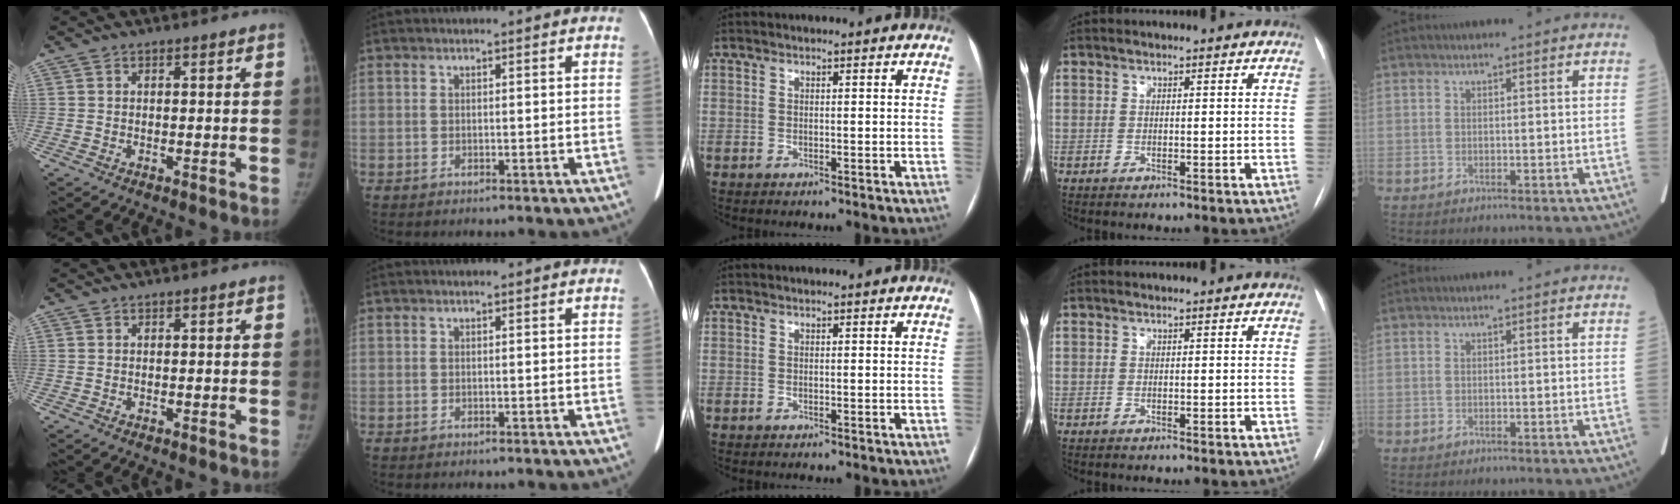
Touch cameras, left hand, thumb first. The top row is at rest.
{}